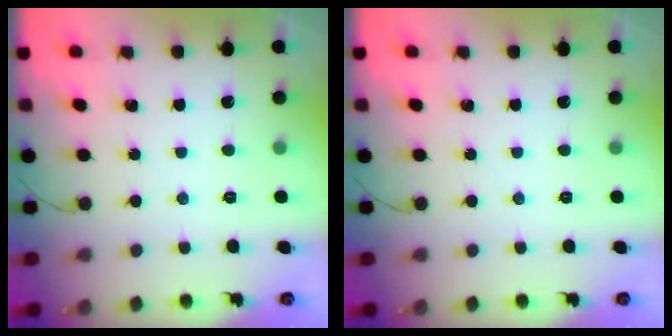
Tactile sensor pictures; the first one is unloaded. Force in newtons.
{"total": 0.0}